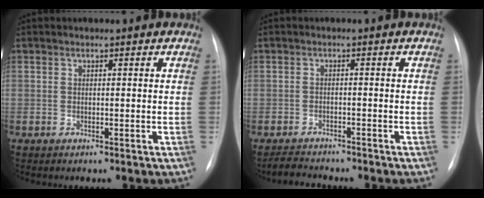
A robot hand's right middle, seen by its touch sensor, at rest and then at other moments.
{"total": 4.6, "force": [-4.3, 0.8, 1.1], "torque": [-0.021, -0.015, -0.070]}